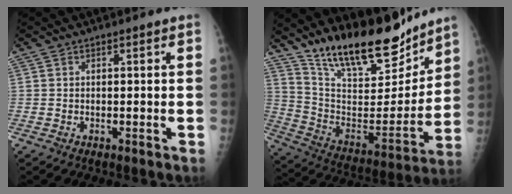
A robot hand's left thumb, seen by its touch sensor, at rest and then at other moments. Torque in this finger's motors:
{"motor_torque": [0.36, 0.24, 1.40, -1.38, 0.11]}